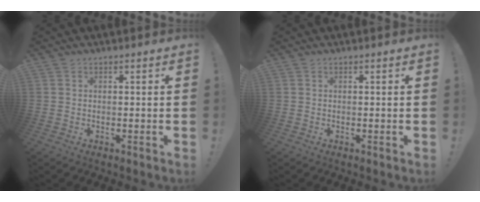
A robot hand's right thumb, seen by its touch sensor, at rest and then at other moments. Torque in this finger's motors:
{"motor_torque": [0.00, 0.00, 0.00, 0.00, 0.00]}